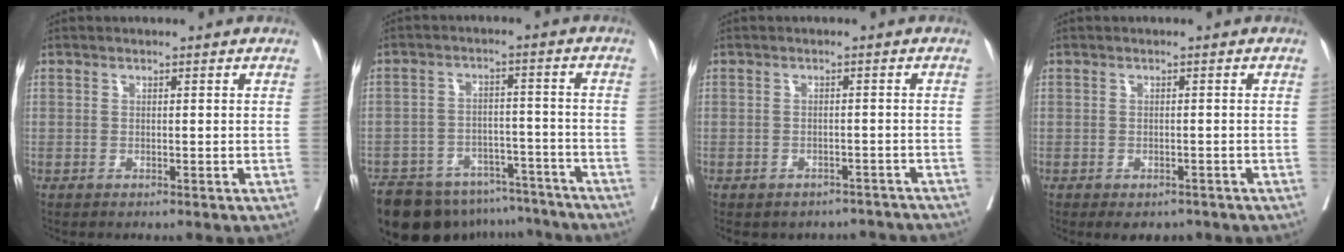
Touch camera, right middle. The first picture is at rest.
{"total": 18.1, "force": [-15.0, 7.9, 6.3], "torque": [-0.127, 0.005, -0.208]}
{"total": 9.0, "force": [-8.0, 4.0, 1.3], "torque": [-0.018, 0.016, -0.083]}
{"total": 4.5, "force": [-3.6, 2.1, 1.8], "torque": [-0.014, 0.002, -0.044]}